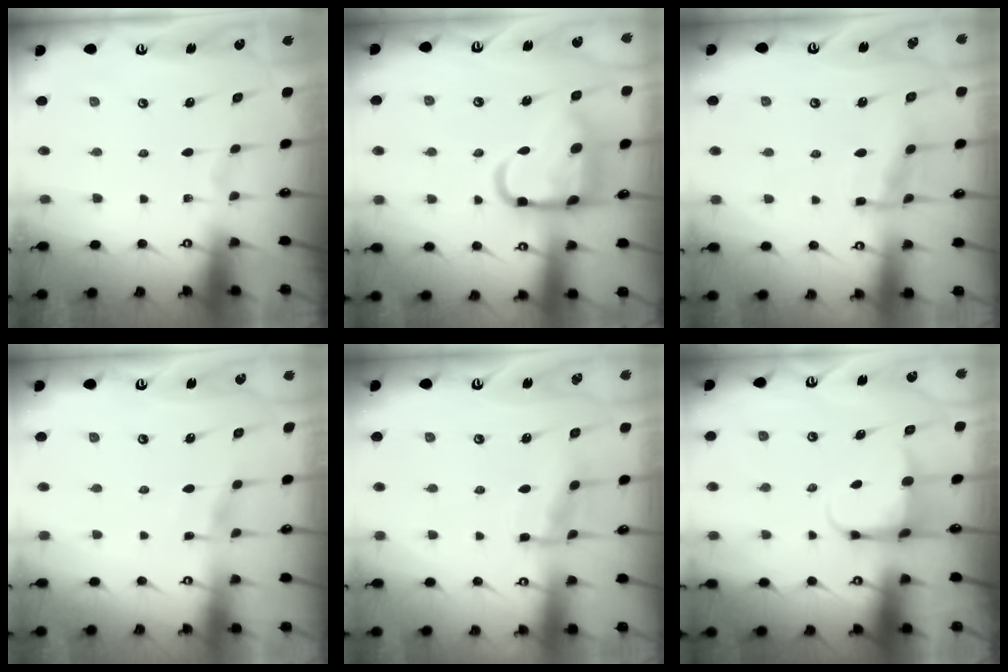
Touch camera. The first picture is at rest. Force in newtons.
{"total": 15.6, "press": 15.5, "slide": 1.4}
{"total": 7.6, "press": 7.6, "slide": 0.3}
{"total": 3.5, "press": 3.5, "slide": 0.4}
{"total": 7.6, "press": 7.6, "slide": 0.3}
{"total": 4.7, "press": 4.5, "slide": 1.2}